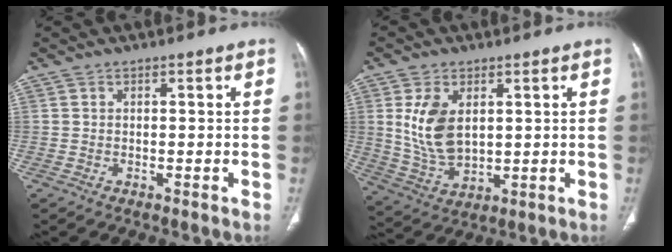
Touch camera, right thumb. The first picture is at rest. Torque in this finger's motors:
{"motor_torque": [-0.60, 0.90, 1.08, 0.33, 0.03]}